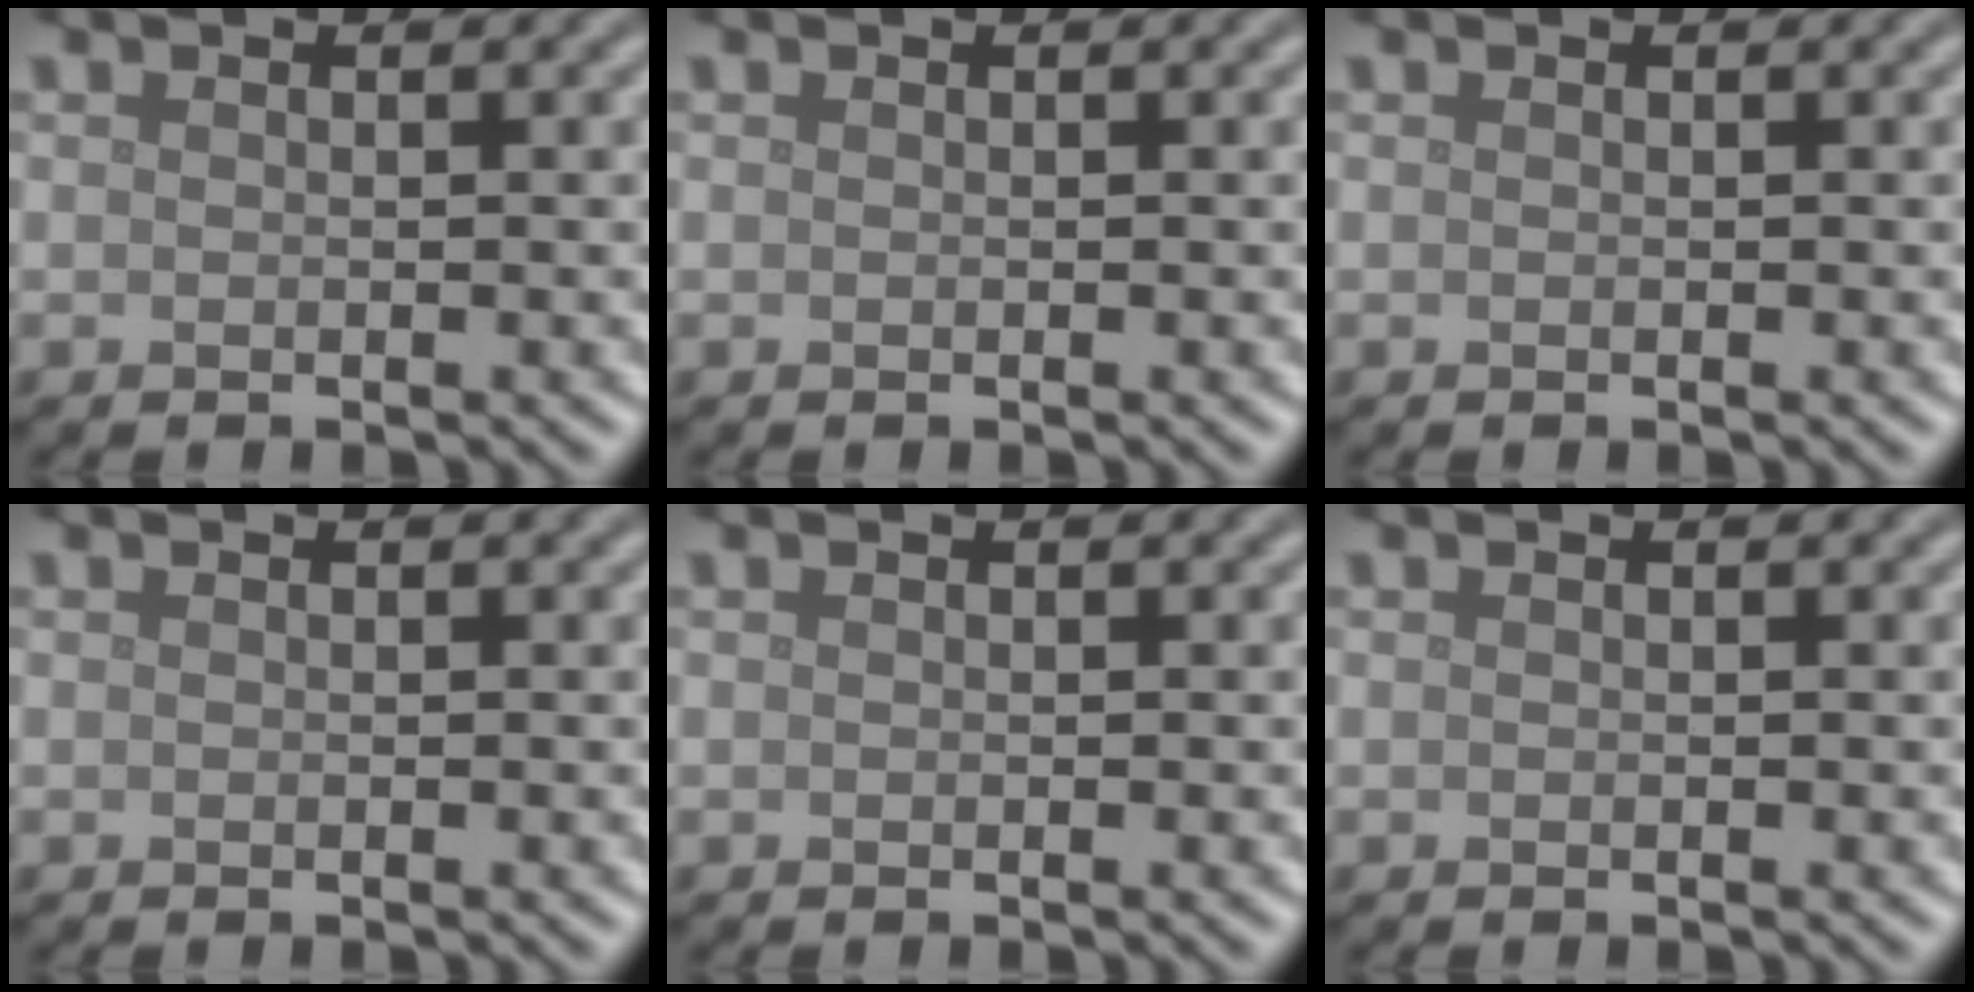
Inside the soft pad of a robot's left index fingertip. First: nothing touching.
{"total": 0.0}
{"total": 0.0}
{"total": 0.0}
{"total": 0.0}
{"total": 0.0}